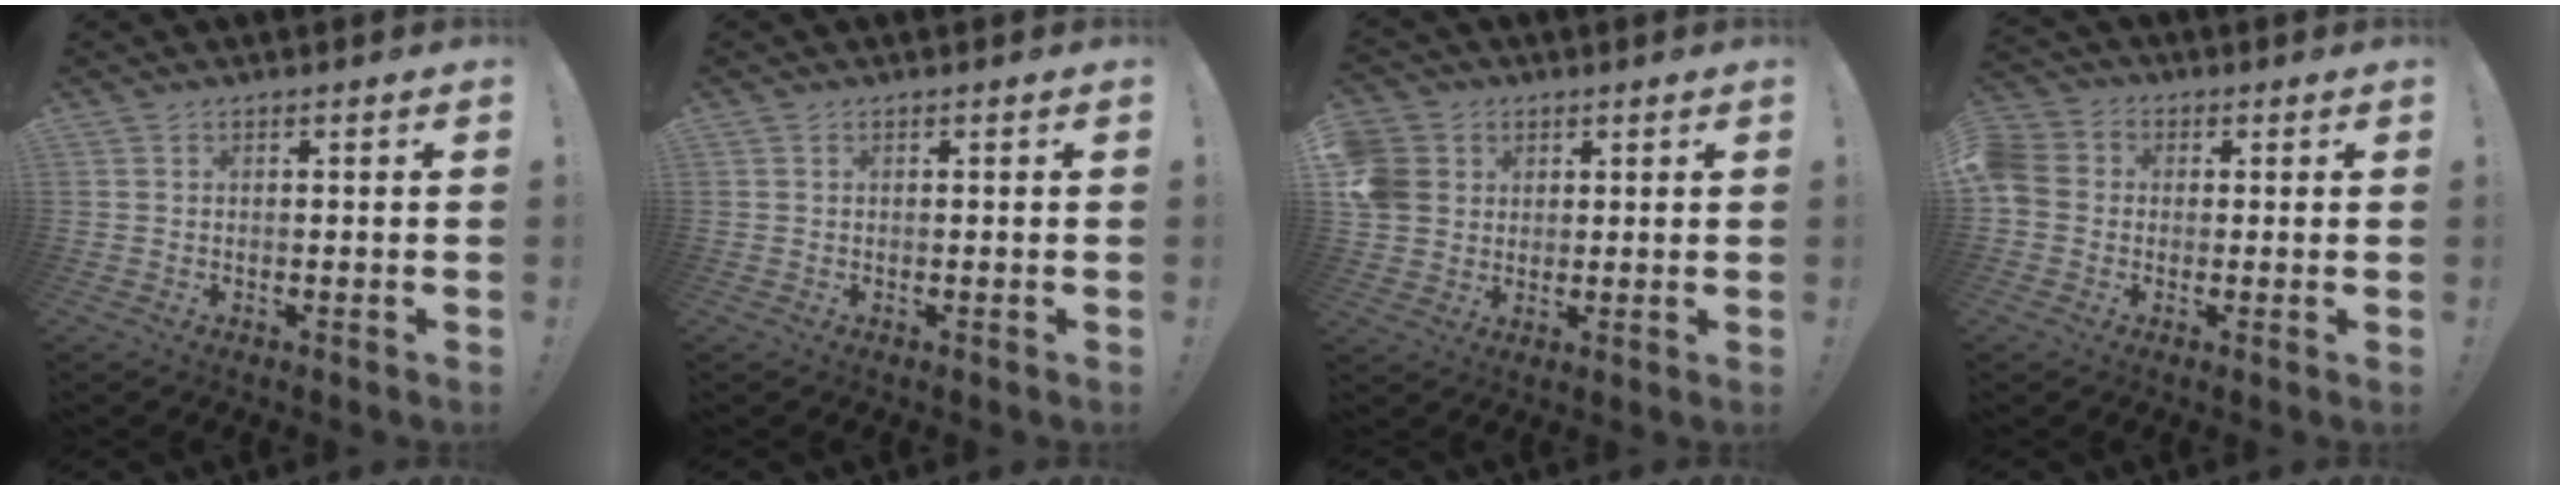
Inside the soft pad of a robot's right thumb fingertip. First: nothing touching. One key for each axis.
{"total": 0.0}
{"total": 8.2, "fx": 2.4, "fy": 7.4, "fz": 2.8, "tx": -0.061, "ty": -0.006, "tz": 0.050}
{"total": 5.9, "fx": -1.0, "fy": 5.3, "fz": 2.4, "tx": -0.052, "ty": 0.020, "tz": -0.017}